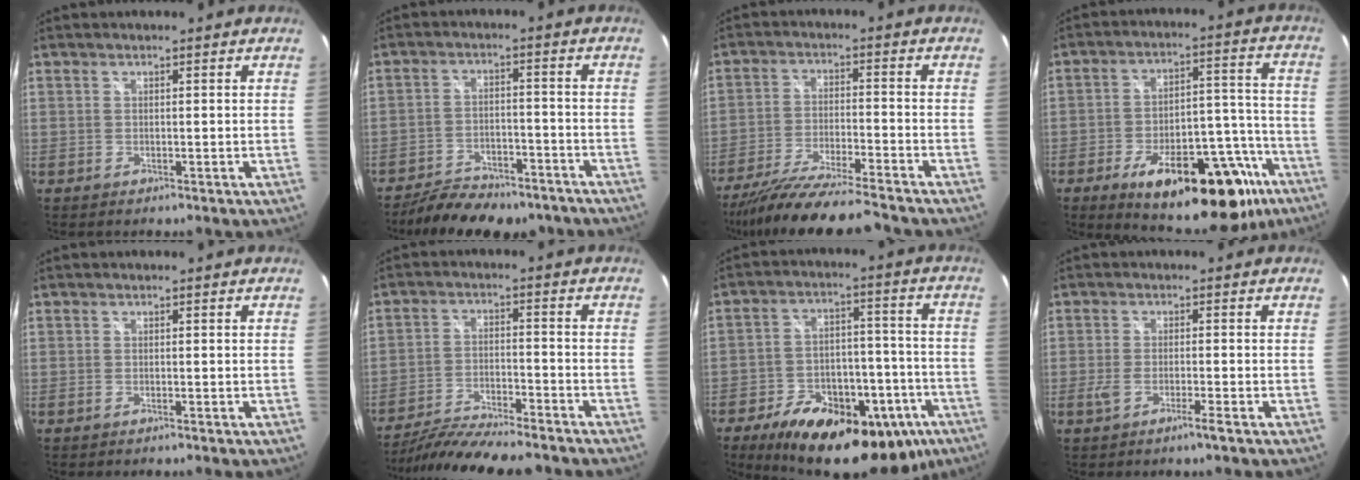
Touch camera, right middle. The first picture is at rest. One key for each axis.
{"total": 15.4, "fx": -12.6, "fy": 5.9, "fz": 6.7, "tx": -0.139, "ty": -0.007, "tz": -0.171}
{"total": 15.2, "fx": -13.5, "fy": 0.5, "fz": 7.0, "tx": -0.147, "ty": -0.035, "tz": -0.229}
{"total": 26.6, "fx": -16.5, "fy": 11.0, "fz": 17.8, "tx": -0.239, "ty": 0.022, "tz": -0.213}
{"total": 0.0}
{"total": 14.7, "fx": -13.0, "fy": 2.1, "fz": 6.6, "tx": -0.140, "ty": -0.027, "tz": -0.214}
{"total": 26.9, "fx": -17.2, "fy": 13.5, "fz": 15.7, "tx": -0.259, "ty": 0.009, "tz": -0.223}
{"total": 3.6, "fx": -2.1, "fy": 0.3, "fz": 2.9, "tx": -0.066, "ty": -0.004, "tz": -0.042}